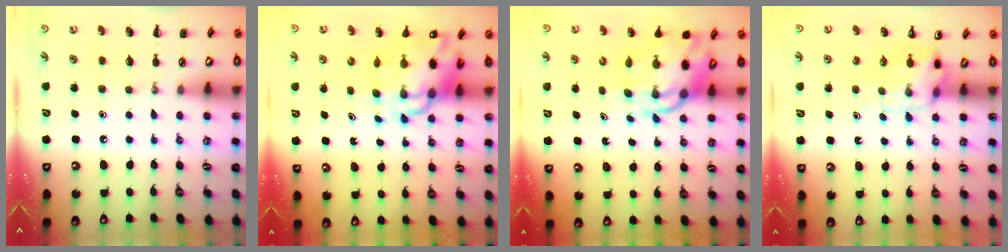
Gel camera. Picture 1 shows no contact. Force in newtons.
{"total": 11.1, "press": 10.6, "slide": 3.2}
{"total": 8.7, "press": 8.4, "slide": 2.2}
{"total": 5.2, "press": 5.2, "slide": 0.6}